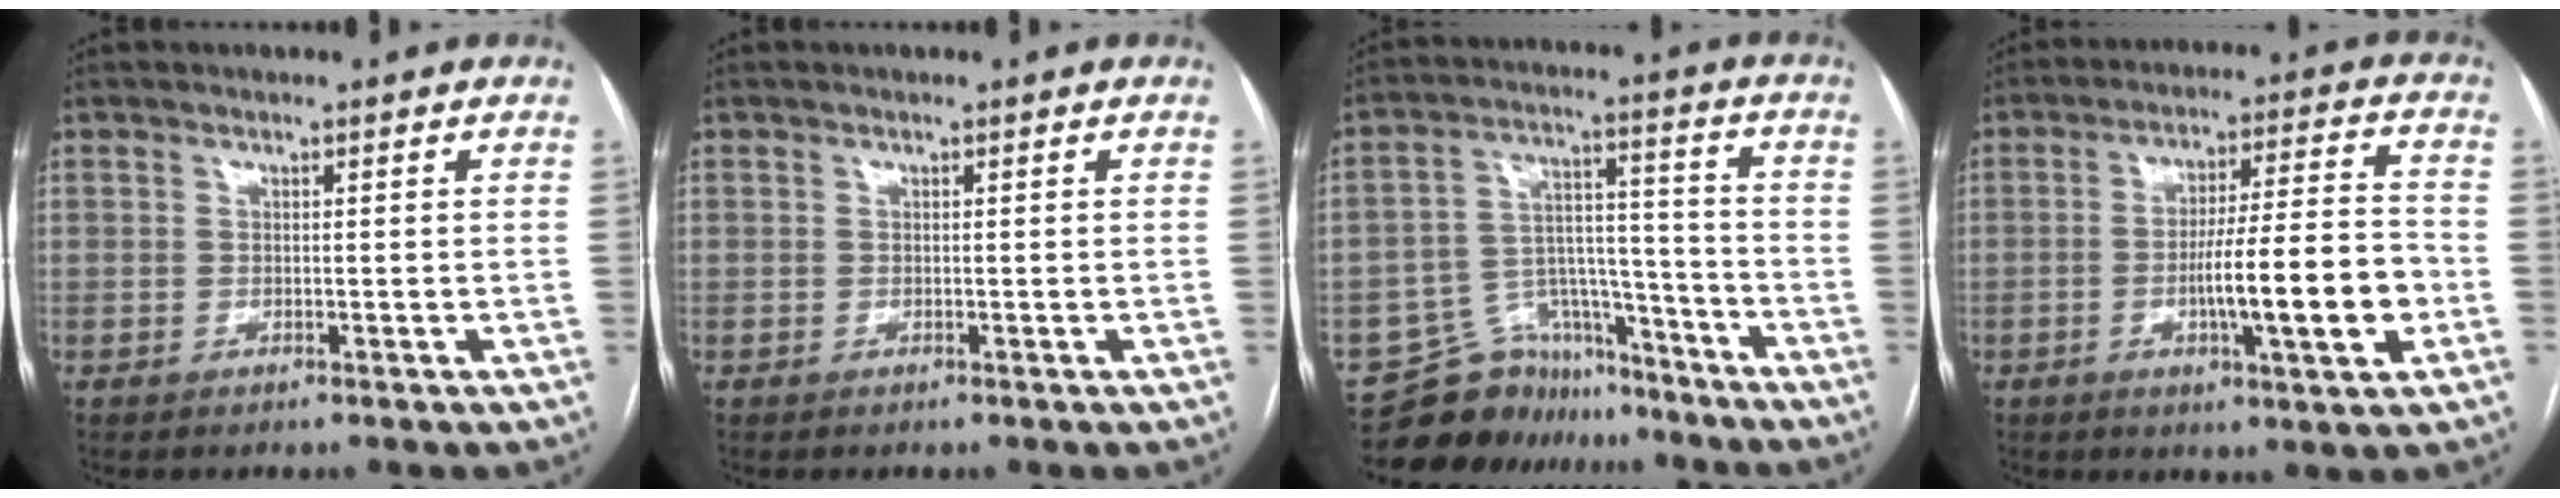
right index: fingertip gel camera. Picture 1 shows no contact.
{"total": 0.0}
{"total": 11.7, "force": [-10.3, 5.5, 0.4], "torque": [0.000, 0.063, -0.170]}
{"total": 13.3, "force": [-3.4, 1.0, 12.8], "torque": [-0.206, 0.007, -0.050]}